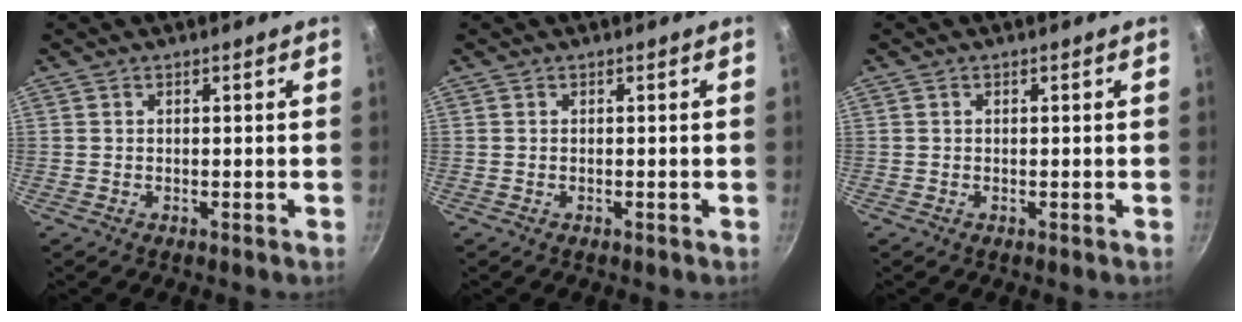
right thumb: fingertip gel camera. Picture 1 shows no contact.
{"total": 0.0}
{"total": 0.0}